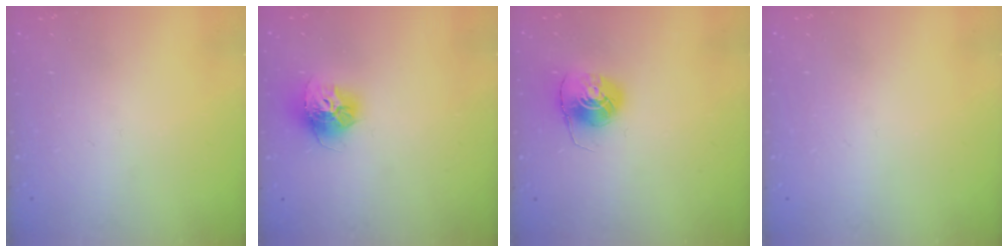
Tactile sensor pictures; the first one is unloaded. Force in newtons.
{"total": 12.8, "press": 12.8, "slide": 1.1}
{"total": 7.9, "press": 7.9, "slide": 0.1}
{"total": 0.8, "press": 0.8, "slide": 0.0}